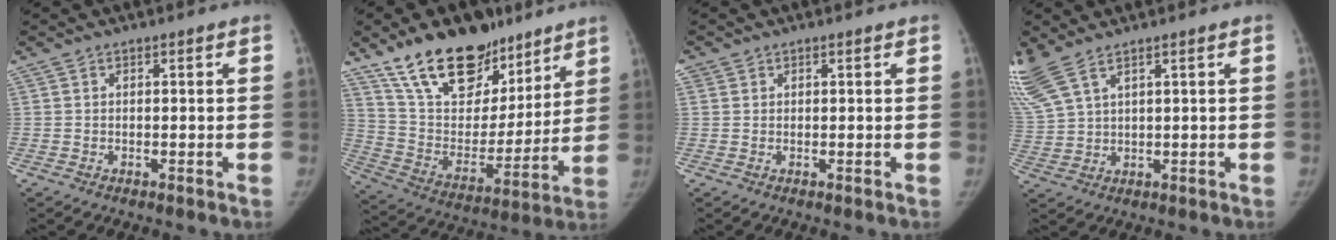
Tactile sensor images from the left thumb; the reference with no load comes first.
{"total": 24.4, "force": [16.6, 12.9, 12.5], "torque": [-0.171, -0.065, 0.287]}
{"total": 1.0, "force": [0.6, 0.8, 0.1], "torque": [0.010, -0.003, 0.007]}
{"total": 9.8, "force": [6.8, 3.4, 6.3], "torque": [-0.172, -0.014, 0.149]}